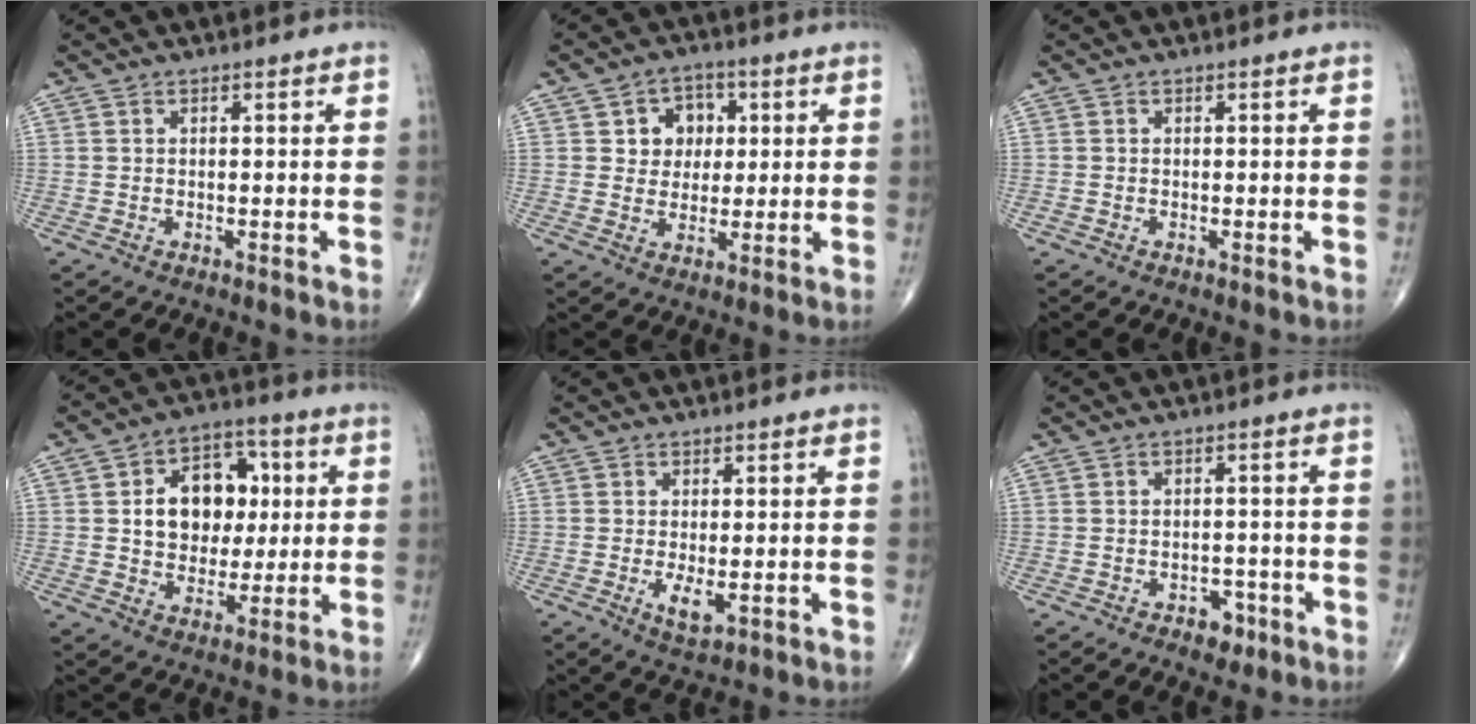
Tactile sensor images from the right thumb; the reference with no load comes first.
{"total": 7.1, "force": [1.8, 6.0, 3.3], "torque": [-0.007, 0.000, 0.025]}
{"total": 0.5, "force": [-0.2, 0.3, 0.4], "torque": [-0.008, -0.001, -0.005]}
{"total": 13.9, "force": [2.0, 10.5, 9.0], "torque": [-0.087, 0.013, 0.034]}
{"total": 3.5, "force": [-0.7, 1.4, 3.1], "torque": [-0.056, -0.010, -0.008]}
{"total": 3.5, "force": [-1.9, 2.2, 1.8], "torque": [-0.006, 0.011, -0.023]}